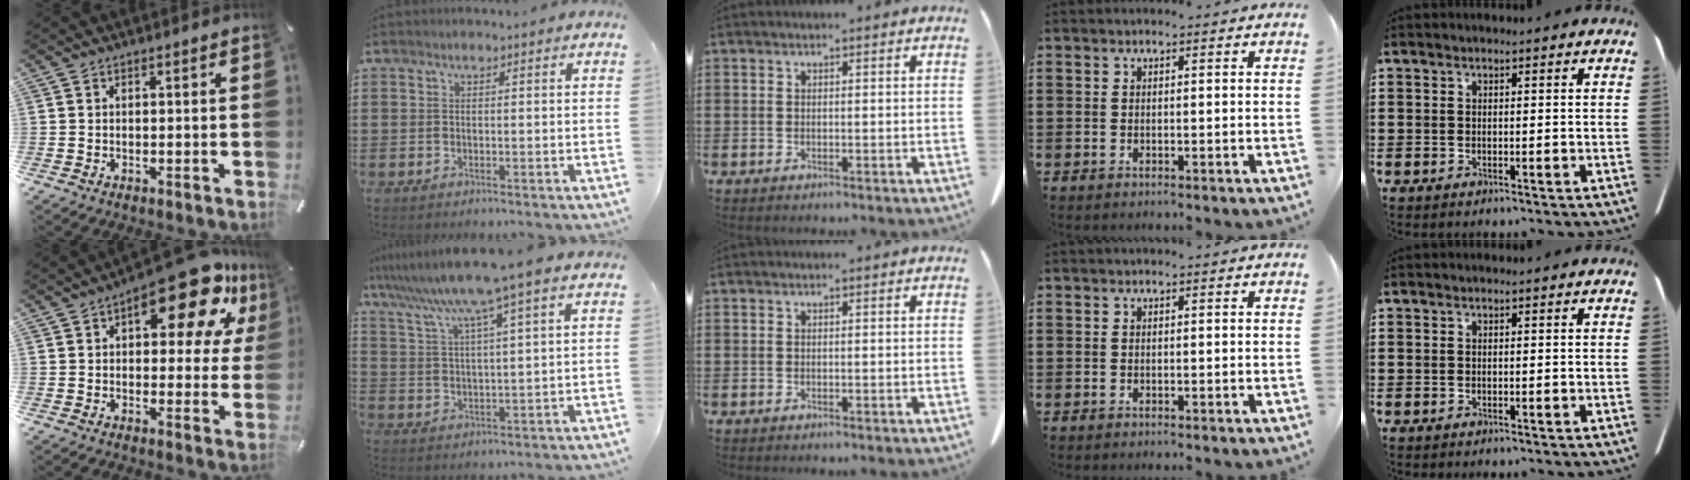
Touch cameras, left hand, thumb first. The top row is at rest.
{"thumb": {"total": 18.3, "force": [9.5, 7.6, 13.7], "torque": [-0.178, -0.052, 0.150]}, "index": {"total": 8.7, "force": [6.6, -0.8, 5.7], "torque": [-0.132, -0.034, 0.106]}}